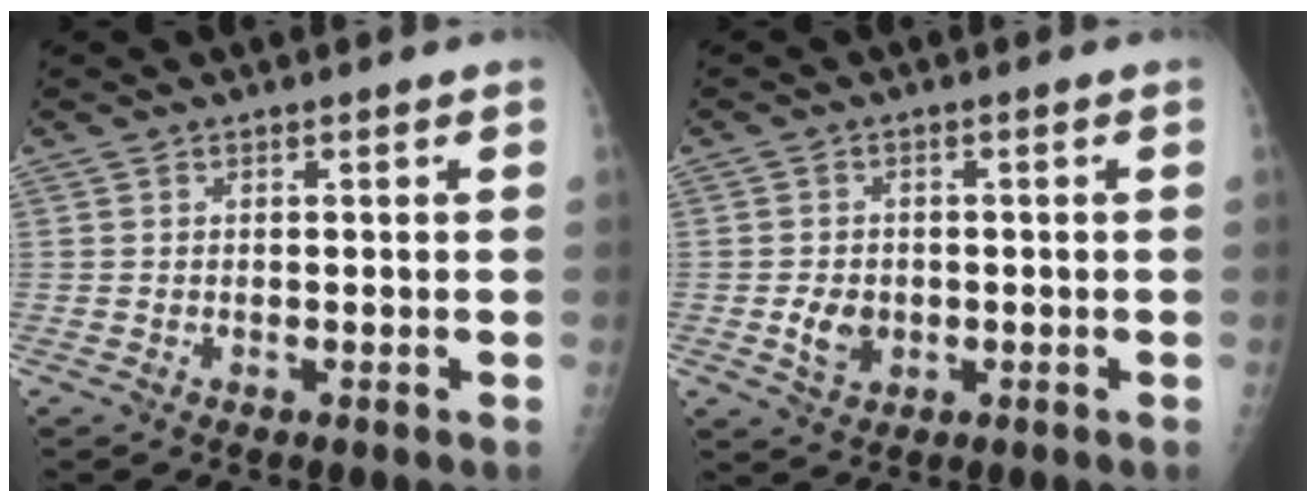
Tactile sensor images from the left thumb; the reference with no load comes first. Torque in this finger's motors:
{"motor_torque": [-0.13, 0.15, 0.11, 0.00, 0.01]}